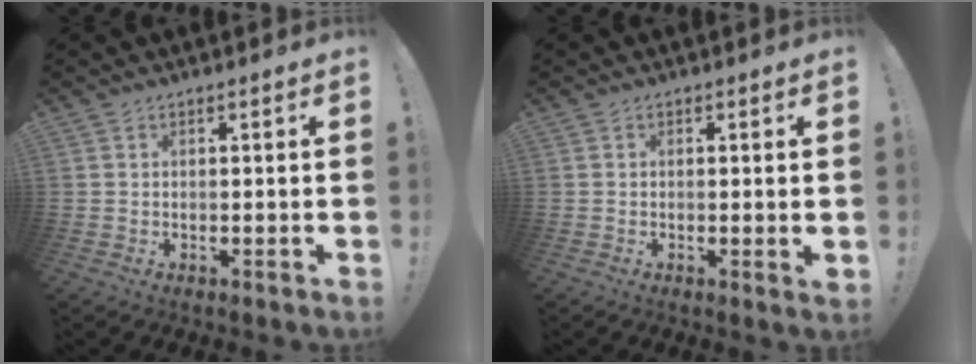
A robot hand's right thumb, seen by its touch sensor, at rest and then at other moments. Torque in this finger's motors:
{"motor_torque": [-0.17, -0.34, -0.14, 0.31, 0.02]}